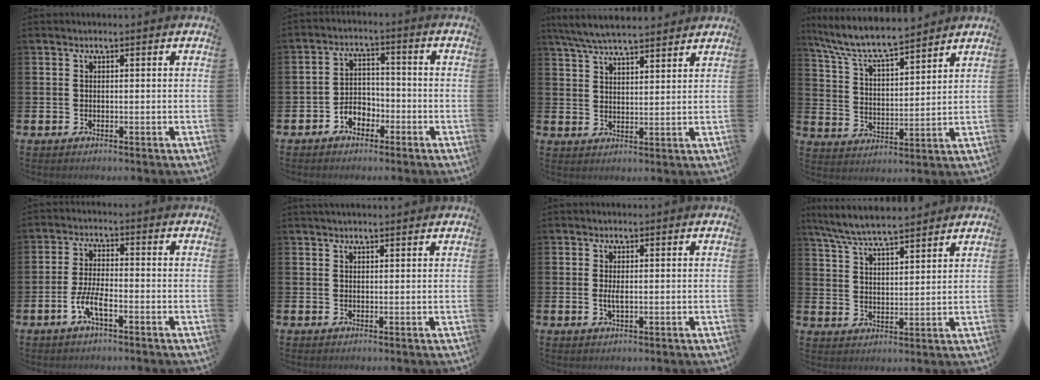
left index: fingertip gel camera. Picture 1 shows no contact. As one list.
[{"total": 3.4, "force": [-2.3, 2.3, 1.1], "torque": [-0.027, 0.006, -0.050]}, {"total": 6.4, "force": [6.0, 0.7, 1.8], "torque": [-0.058, -0.022, 0.112]}, {"total": 8.2, "force": [7.6, 0.9, 2.8], "torque": [-0.087, -0.048, 0.135]}, {"total": 4.4, "force": [-2.0, 1.1, 3.7], "torque": [-0.083, -0.004, -0.041]}, {"total": 1.4, "force": [1.4, 0.1, 0.4], "torque": [0.003, -0.005, 0.022]}, {"total": 1.5, "force": [0.1, 0.4, 1.5], "torque": [-0.021, -0.003, -0.001]}, {"total": 6.9, "force": [6.6, 0.7, 2.0], "torque": [-0.065, -0.030, 0.120]}]